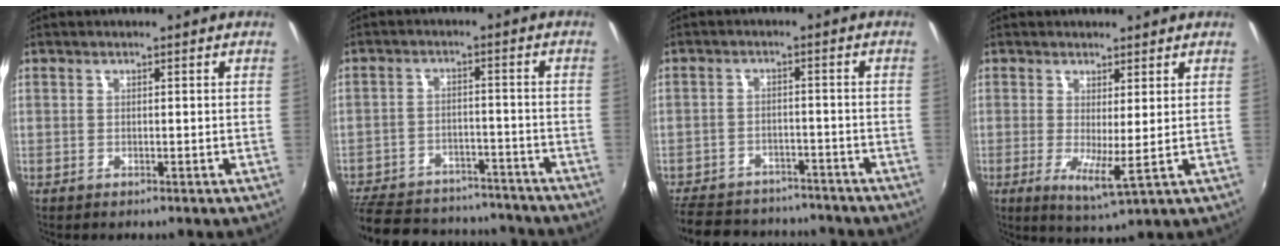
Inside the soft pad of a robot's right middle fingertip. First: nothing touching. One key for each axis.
{"total": 23.6, "fx": -19.3, "fy": 10.1, "fz": 9.1, "tx": -0.221, "ty": 0.011, "tz": -0.258}
{"total": 17.1, "fx": -14.3, "fy": 7.3, "fz": 5.7, "tx": -0.145, "ty": 0.017, "tz": -0.199}
{"total": 5.0, "fx": 0.3, "fy": 0.5, "fz": 4.9, "tx": -0.090, "ty": -0.019, "tz": 0.004}